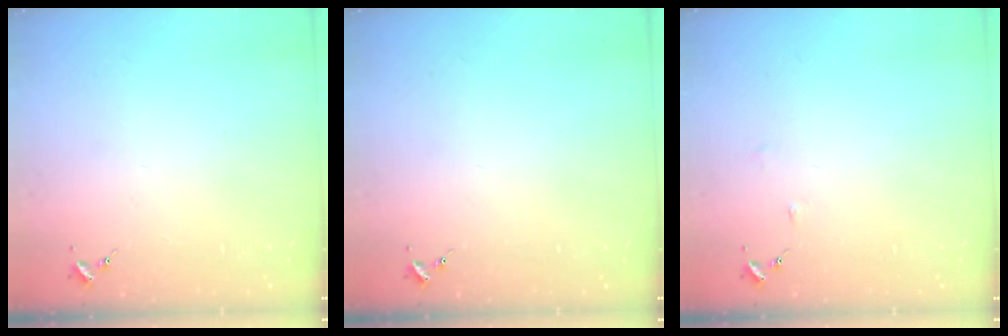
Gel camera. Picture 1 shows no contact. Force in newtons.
{"total": 0.0}
{"total": 0.0}